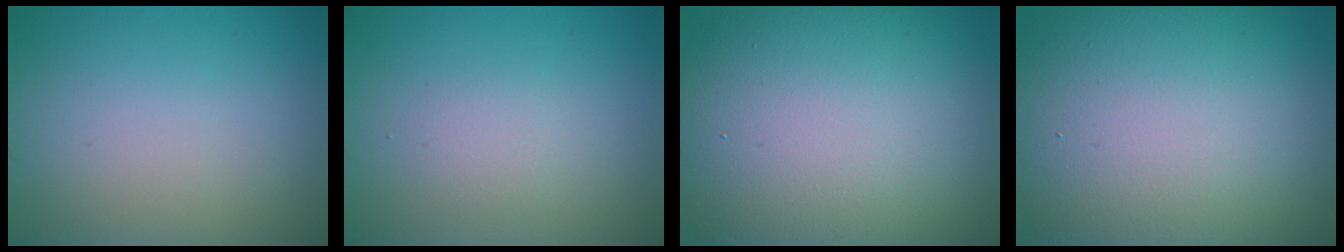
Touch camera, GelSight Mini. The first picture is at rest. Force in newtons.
{"total": 1.4, "press": 1.4, "slide": 0.1}
{"total": 17.2, "press": 17.2, "slide": 0.7}
{"total": 16.9, "press": 16.8, "slide": 1.4}